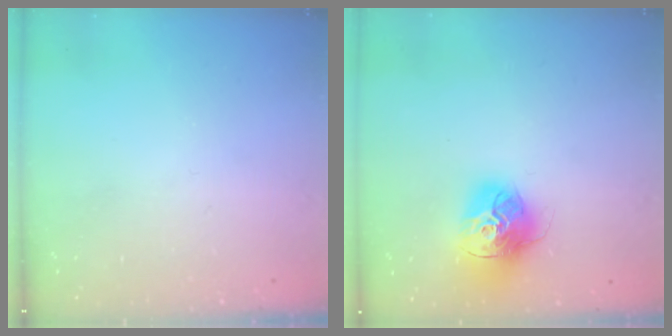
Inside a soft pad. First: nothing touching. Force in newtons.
{"total": 15.4, "press": 15.3, "slide": 1.5}